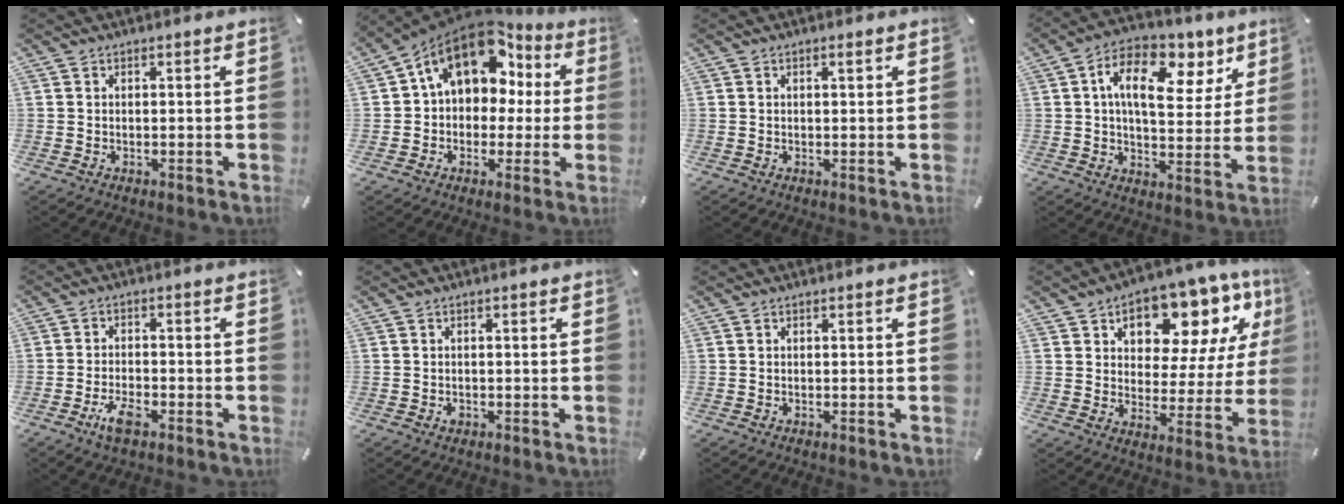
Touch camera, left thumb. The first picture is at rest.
{"total": 15.4, "force": [6.5, 11.0, 8.5], "torque": [-0.130, -0.031, 0.120]}
{"total": 0.8, "force": [0.3, 0.3, 0.7], "torque": [-0.012, 0.002, 0.005]}
{"total": 14.9, "force": [6.5, 8.5, 10.3], "torque": [-0.166, -0.022, 0.112]}
{"total": 5.2, "force": [-2.9, 2.4, 3.6], "torque": [-0.082, 0.007, -0.057]}
{"total": 1.2, "force": [-0.4, 1.0, 0.6], "torque": [-0.013, 0.002, -0.008]}
{"total": 0.0}
{"total": 14.3, "force": [9.5, 8.1, 7.0], "torque": [-0.103, -0.070, 0.160]}